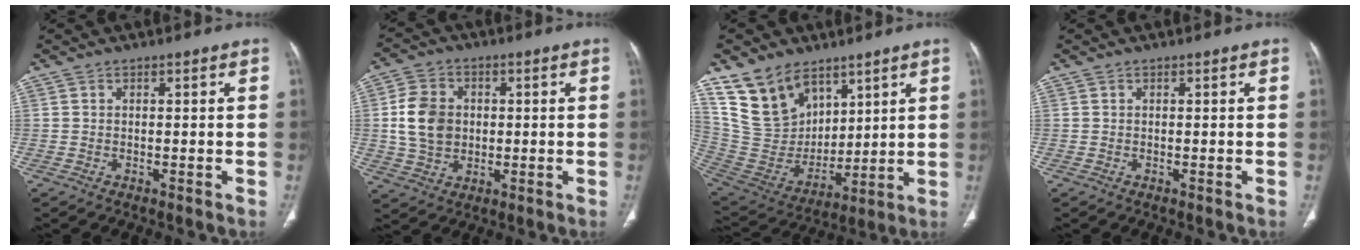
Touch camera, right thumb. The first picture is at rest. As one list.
[{"total": 9.7, "force": [0.8, 7.8, 5.8], "torque": [-0.091, 0.003, 0.016]}, {"total": 16.6, "force": [10.4, 10.6, 7.2], "torque": [-0.105, -0.048, 0.226]}, {"total": 0.0}]